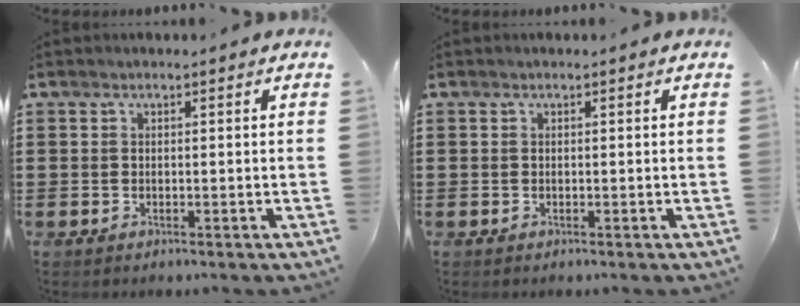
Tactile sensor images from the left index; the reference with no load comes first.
{"total": 0.0}